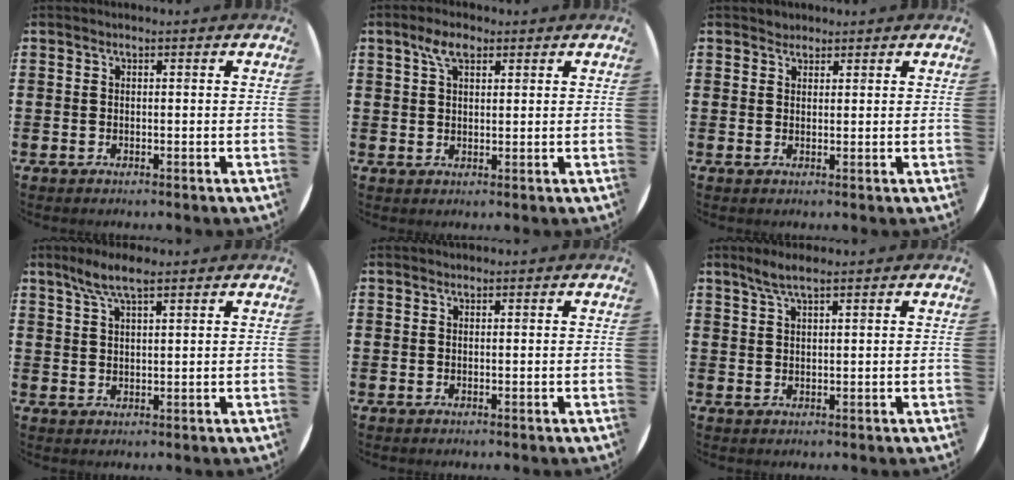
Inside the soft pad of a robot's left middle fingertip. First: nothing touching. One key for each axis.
{"total": 4.1, "fx": 2.6, "fy": 1.8, "fz": 2.6, "tx": -0.040, "ty": 0.001, "tz": 0.043}
{"total": 1.2, "fx": 1.2, "fy": 0.4, "fz": -0.2, "tx": 0.002, "ty": 0.001, "tz": 0.023}
{"total": 4.7, "fx": 3.3, "fy": 1.0, "fz": 3.2, "tx": -0.069, "ty": 0.003, "tz": 0.058}
{"total": 0.0}
{"total": 2.7, "fx": 2.1, "fy": 0.2, "fz": 1.7, "tx": -0.036, "ty": 0.003, "tz": 0.037}